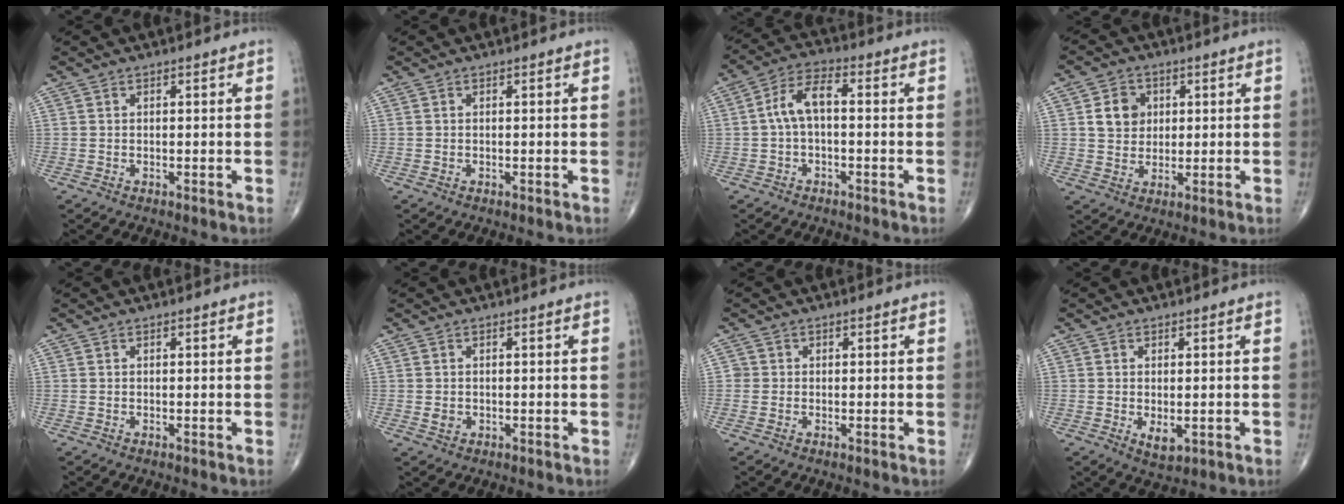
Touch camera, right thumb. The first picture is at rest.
{"total": 0.0}
{"total": 6.8, "force": [-0.2, 3.3, 6.0], "torque": [-0.115, 0.029, -0.014]}
{"total": 6.4, "force": [1.5, 5.4, 3.0], "torque": [-0.025, -0.005, 0.025]}
{"total": 0.0}
{"total": 1.4, "force": [-0.2, 1.2, 0.8], "torque": [-0.012, 0.000, -0.002]}
{"total": 1.2, "force": [-0.1, 1.2, 0.1], "torque": [0.008, 0.005, -0.004]}
{"total": 3.2, "force": [-0.6, 1.6, 2.7], "torque": [-0.039, -0.008, -0.003]}